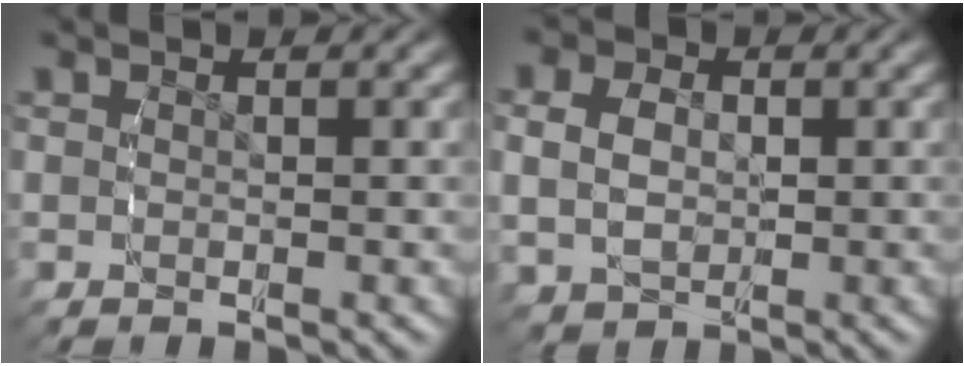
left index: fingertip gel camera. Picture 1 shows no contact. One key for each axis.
{"total": 4.0, "fx": 0.3, "fy": 3.2, "fz": 2.4, "tx": -0.057, "ty": -0.016, "tz": 0.018}